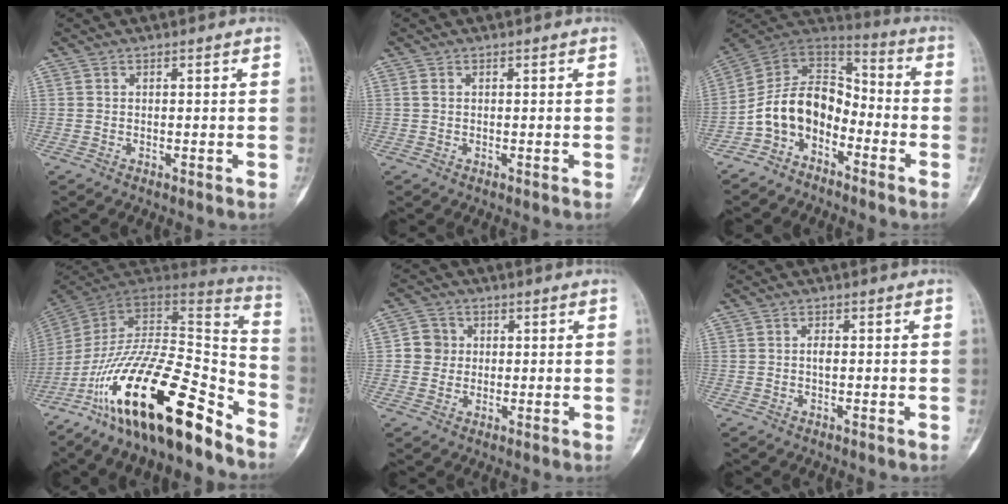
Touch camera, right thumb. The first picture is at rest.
{"total": 0.7, "force": [0.1, 0.5, 0.5], "torque": [-0.013, 0.001, 0.003]}
{"total": 12.4, "force": [-5.4, 8.6, 7.1], "torque": [-0.105, 0.087, -0.115]}
{"total": 27.0, "force": [-17.7, 7.8, 18.8], "torque": [-0.293, 0.089, -0.298]}
{"total": 4.4, "force": [0.4, 4.3, 1.1], "torque": [0.007, 0.006, -0.001]}
{"total": 1.3, "force": [-0.2, 0.5, 1.2], "torque": [-0.021, 0.001, -0.007]}